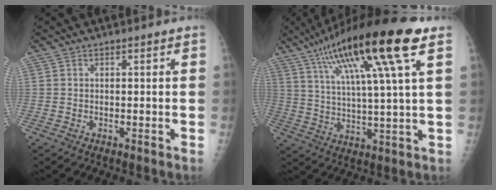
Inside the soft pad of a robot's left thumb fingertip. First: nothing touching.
{"total": 20.9, "force": [10.8, 2.5, 17.7], "torque": [-0.300, -0.006, 0.180]}